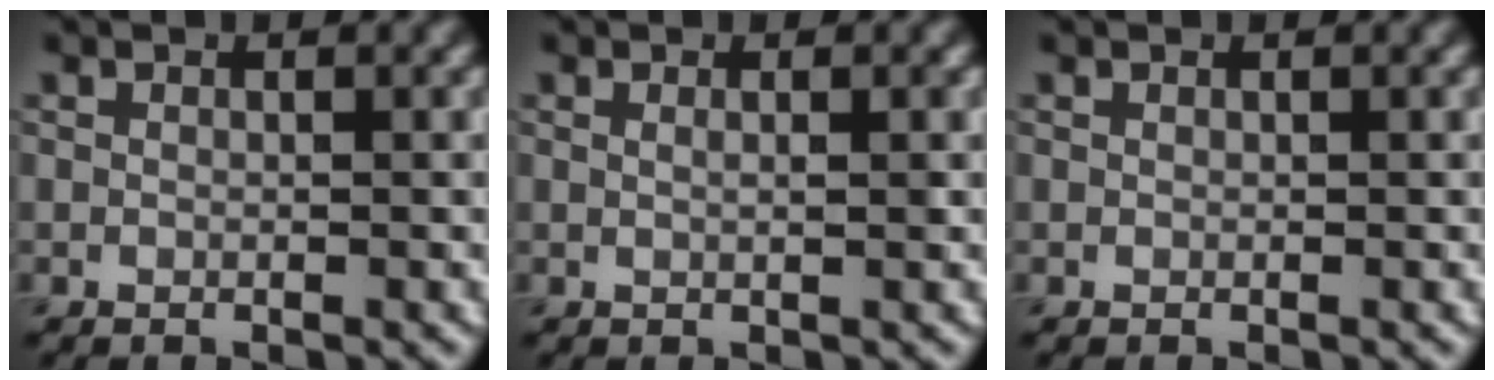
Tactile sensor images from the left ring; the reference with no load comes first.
{"total": 1.2, "force": [0.4, 0.4, 1.1], "torque": [-0.011, 0.001, 0.001]}
{"total": 0.0}